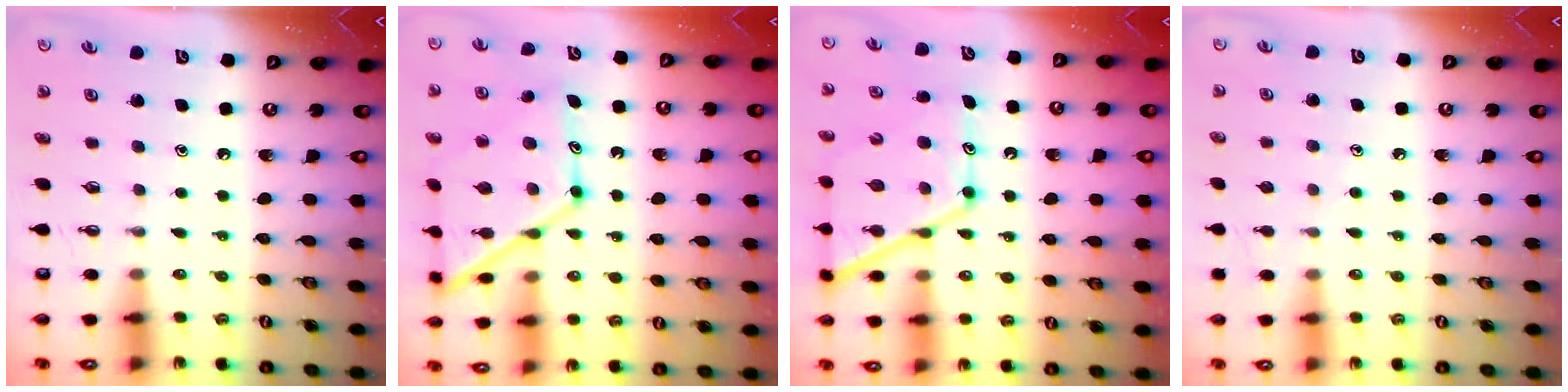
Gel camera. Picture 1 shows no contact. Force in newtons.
{"total": 16.3, "press": 16.3, "slide": 1.3}
{"total": 17.1, "press": 17.0, "slide": 1.4}
{"total": 4.6, "press": 4.6, "slide": 0.5}